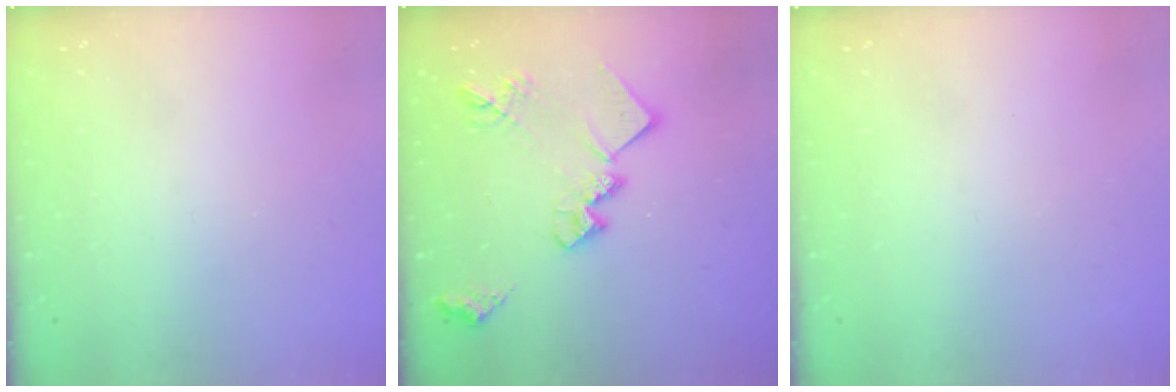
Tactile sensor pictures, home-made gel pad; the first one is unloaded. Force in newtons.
{"total": 18.1, "press": 18.1, "slide": 1.4}
{"total": 0.0}